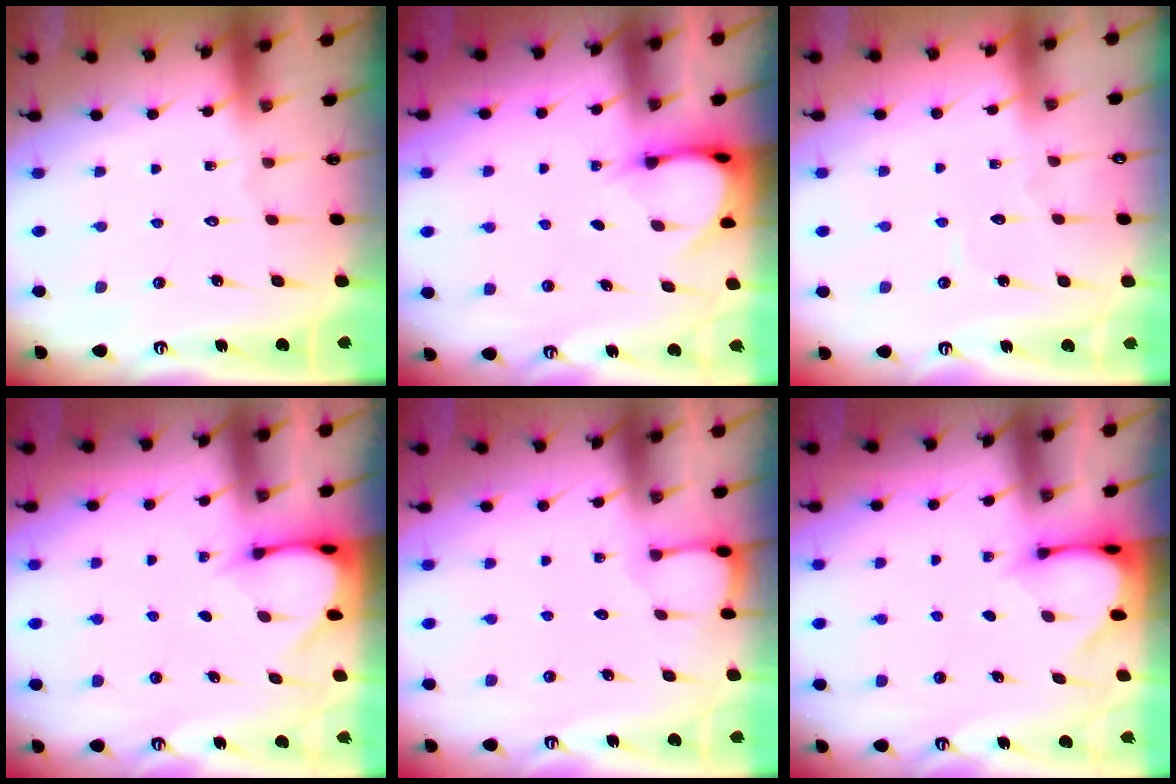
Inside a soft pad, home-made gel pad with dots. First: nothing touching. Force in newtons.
{"total": 4.0, "press": 3.9, "slide": 0.3}
{"total": 2.6, "press": 2.6, "slide": 0.3}
{"total": 3.4, "press": 3.4, "slide": 0.2}
{"total": 2.1, "press": 2.1, "slide": 0.2}
{"total": 3.3, "press": 3.3, "slide": 0.3}